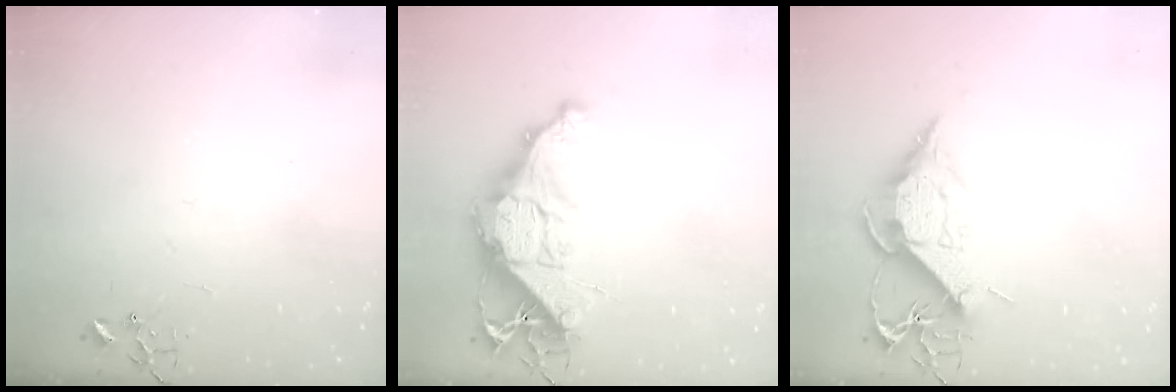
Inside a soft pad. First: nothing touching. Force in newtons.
{"total": 15.7, "press": 15.7, "slide": 1.5}
{"total": 11.8, "press": 11.7, "slide": 0.8}